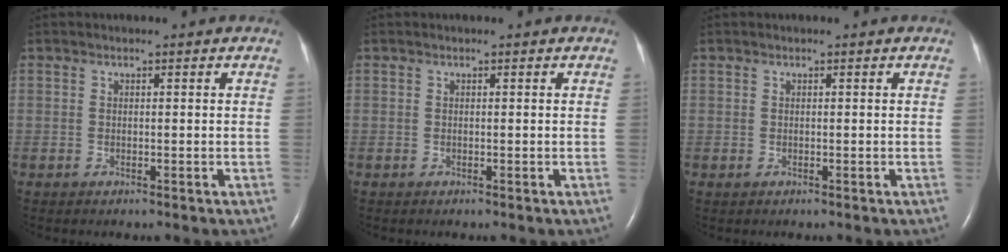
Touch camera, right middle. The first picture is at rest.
{"total": 0.0}
{"total": 0.0}